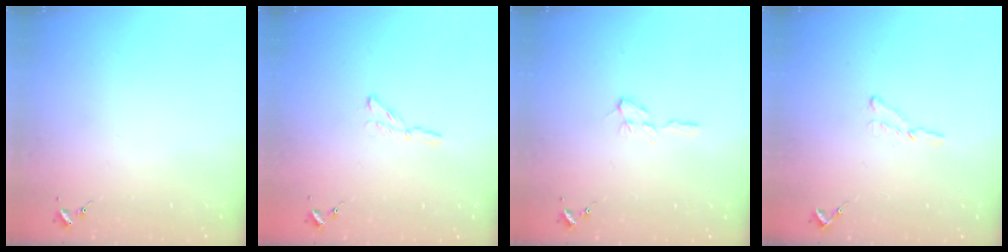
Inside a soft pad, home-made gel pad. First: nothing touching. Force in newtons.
{"total": 2.7, "press": 2.7, "slide": 0.2}
{"total": 6.7, "press": 6.6, "slide": 0.7}
{"total": 4.4, "press": 4.3, "slide": 0.5}